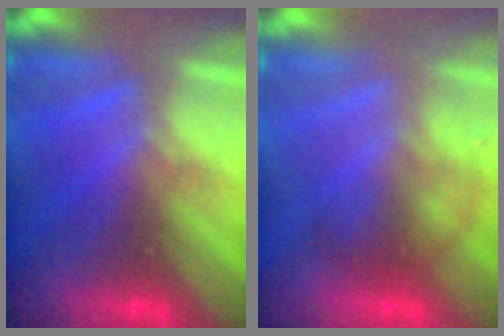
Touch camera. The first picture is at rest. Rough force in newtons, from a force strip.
{"total": 2.0}